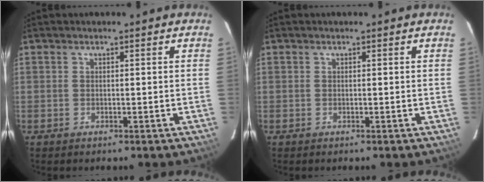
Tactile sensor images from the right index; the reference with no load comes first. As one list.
[{"total": 0.0}]